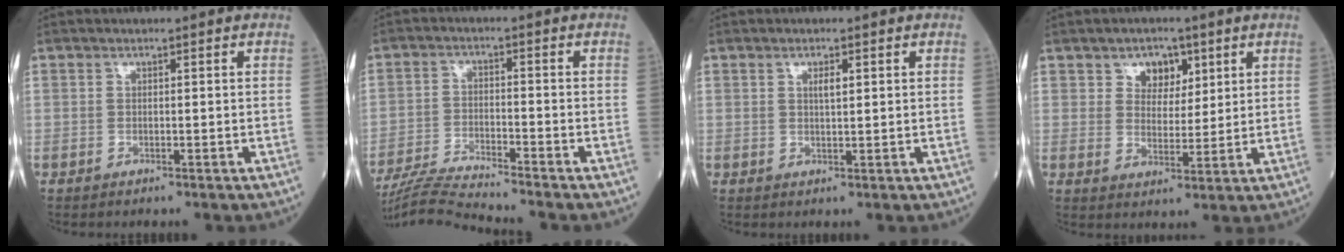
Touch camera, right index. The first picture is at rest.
{"total": 8.8, "force": [-8.3, -2.2, 2.2], "torque": [-0.038, -0.019, -0.153]}
{"total": 1.7, "force": [0.7, 0.4, 1.5], "torque": [-0.027, -0.001, 0.011]}
{"total": 4.9, "force": [2.7, 3.4, 2.2], "torque": [-0.028, 0.006, 0.044]}